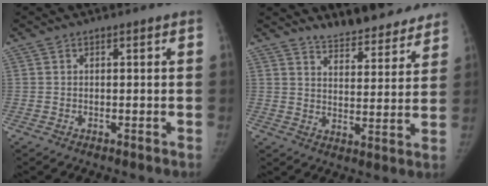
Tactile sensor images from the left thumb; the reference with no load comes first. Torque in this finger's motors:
{"motor_torque": [0.59, -0.94, 0.61, -0.80, -0.07]}